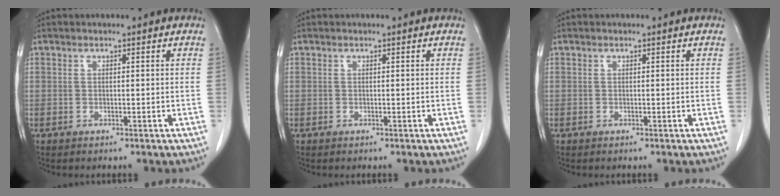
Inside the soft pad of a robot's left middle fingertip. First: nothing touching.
{"total": 0.0}
{"total": 0.0}